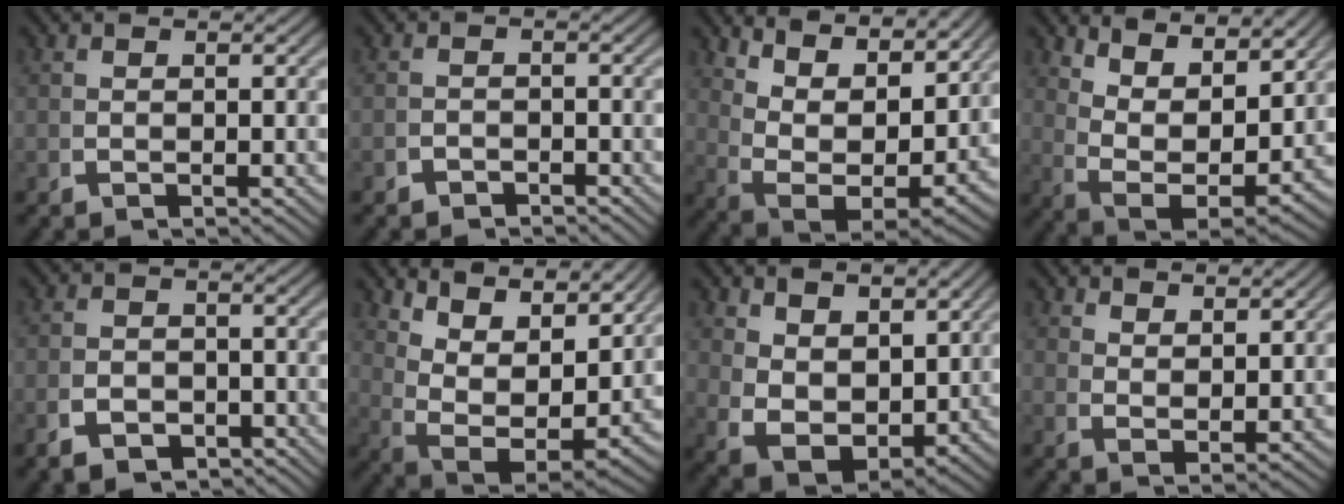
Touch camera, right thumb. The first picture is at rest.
{"total": 1.8, "force": [-1.8, 0.1, -0.1], "torque": [0.010, -0.006, -0.028]}
{"total": 11.3, "force": [1.9, 7.1, 8.6], "torque": [-0.179, -0.046, 0.052]}
{"total": 9.6, "force": [1.3, 6.0, 7.4], "torque": [-0.168, -0.044, 0.042]}
{"total": 3.2, "force": [-2.4, 1.9, 1.0], "torque": [-0.005, -0.010, -0.038]}
{"total": 11.6, "force": [2.1, 7.3, 8.8], "torque": [-0.184, -0.046, 0.052]}
{"total": 8.2, "force": [-0.7, 6.1, 5.4], "torque": [-0.139, -0.059, 0.014]}
{"total": 2.8, "force": [2.5, 0.3, 1.2], "torque": [-0.016, -0.001, 0.054]}